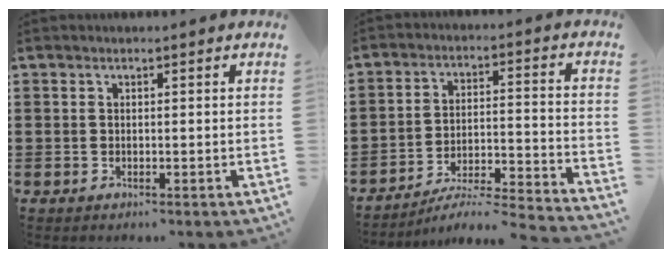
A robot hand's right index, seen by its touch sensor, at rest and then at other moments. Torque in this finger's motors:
{"motor_torque": [0.46, 0.45, 0.11, 0.08]}